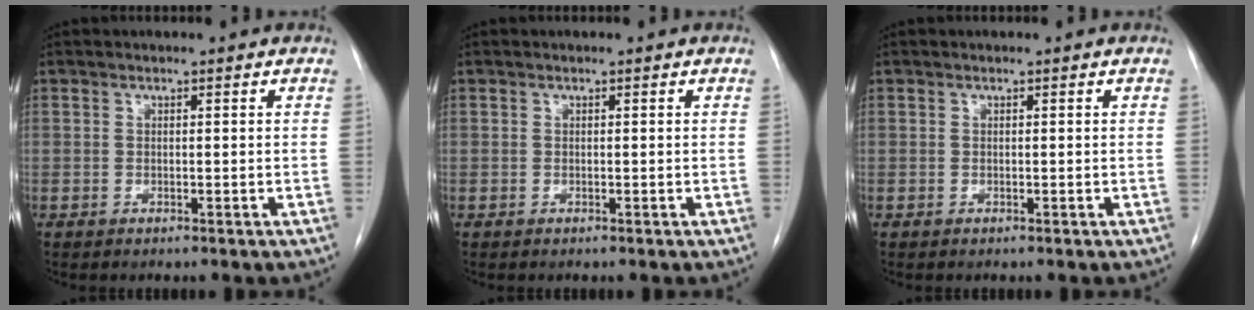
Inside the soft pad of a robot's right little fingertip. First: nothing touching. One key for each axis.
{"total": 0.0}
{"total": 0.0}